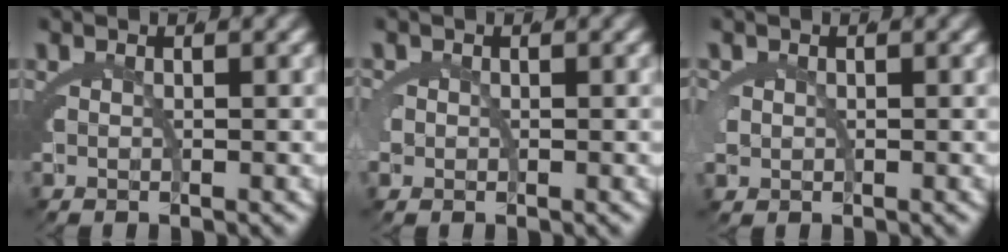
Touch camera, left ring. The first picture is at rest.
{"total": 1.0, "force": [0.0, 0.9, 0.5], "torque": [-0.020, -0.003, 0.001]}
{"total": 1.3, "force": [0.2, 1.1, 0.6], "torque": [-0.026, -0.010, 0.011]}